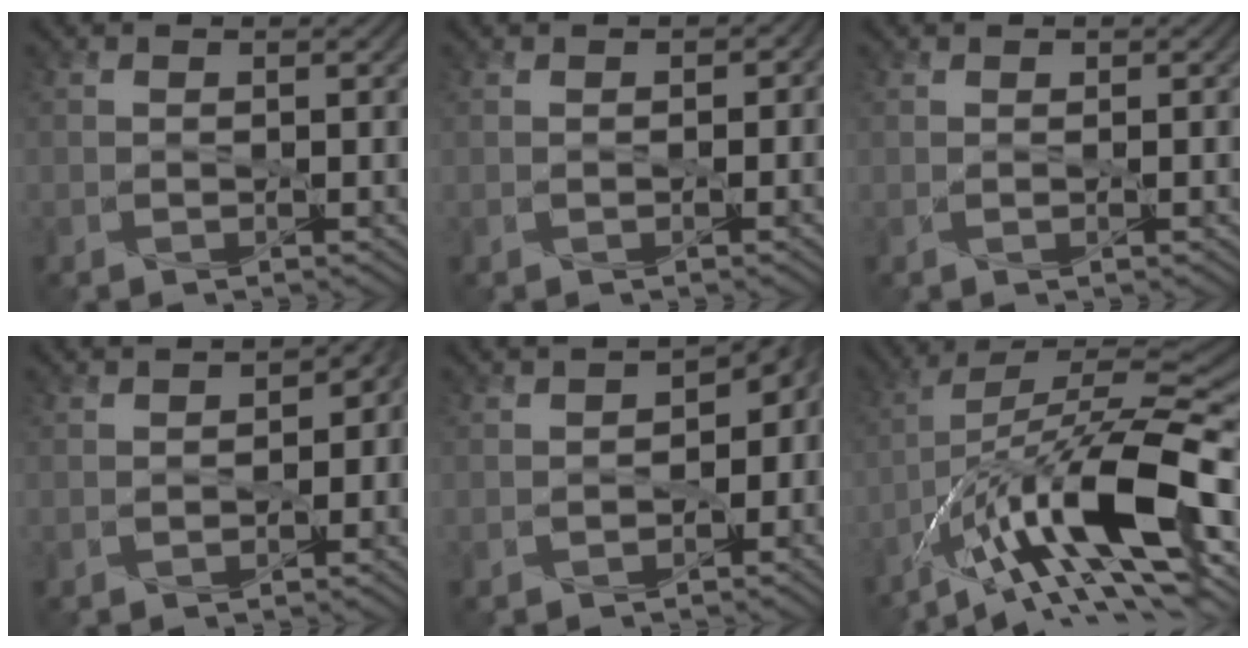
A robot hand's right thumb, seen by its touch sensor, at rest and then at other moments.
{"total": 0.7, "force": [-0.1, 0.6, 0.1], "torque": [-0.003, -0.002, -0.003]}
{"total": 0.6, "force": [0.1, 0.1, 0.6], "torque": [-0.013, -0.001, 0.004]}
{"total": 3.7, "force": [-0.6, 2.9, 2.3], "torque": [-0.027, -0.006, -0.008]}
{"total": 7.5, "force": [-1.5, 5.0, 5.3], "torque": [-0.051, -0.014, -0.012]}
{"total": 15.7, "force": [-6.8, 4.3, 13.5], "torque": [-0.240, 0.010, -0.118]}